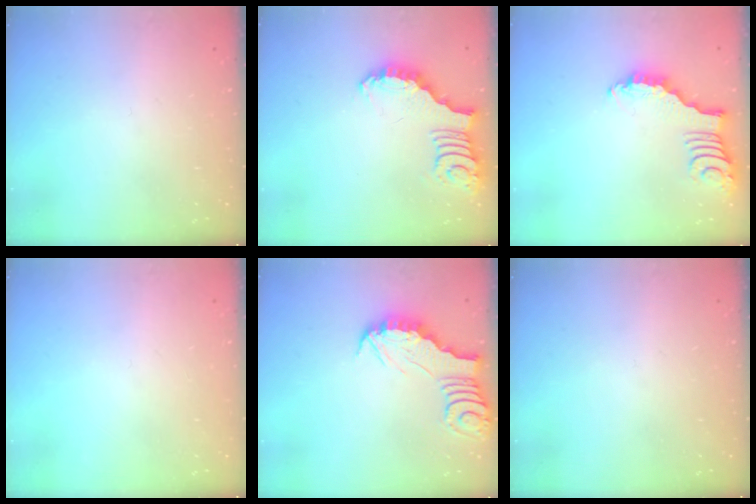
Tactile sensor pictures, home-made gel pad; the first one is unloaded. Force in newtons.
{"total": 2.7, "press": 2.7, "slide": 0.1}
{"total": 2.4, "press": 2.4, "slide": 0.3}
{"total": 0.0}
{"total": 2.6, "press": 2.6, "slide": 0.2}
{"total": 0.0}